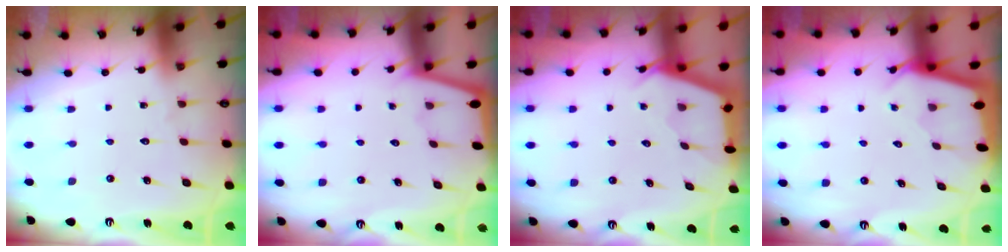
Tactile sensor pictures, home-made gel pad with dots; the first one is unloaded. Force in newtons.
{"total": 1.4, "press": 1.4, "slide": 0.2}
{"total": 2.5, "press": 2.5, "slide": 0.3}
{"total": 2.1, "press": 2.1, "slide": 0.1}